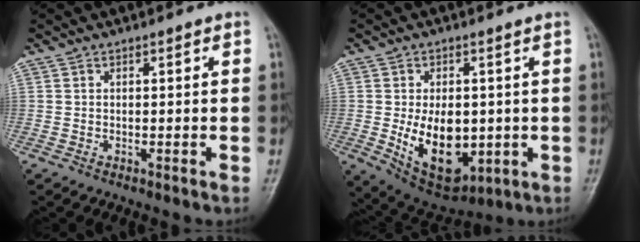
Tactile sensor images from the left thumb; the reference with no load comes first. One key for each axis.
{"total": 13.3, "fx": -1.1, "fy": 8.1, "fz": 10.4, "tx": -0.132, "ty": -0.012, "tz": 0.009}